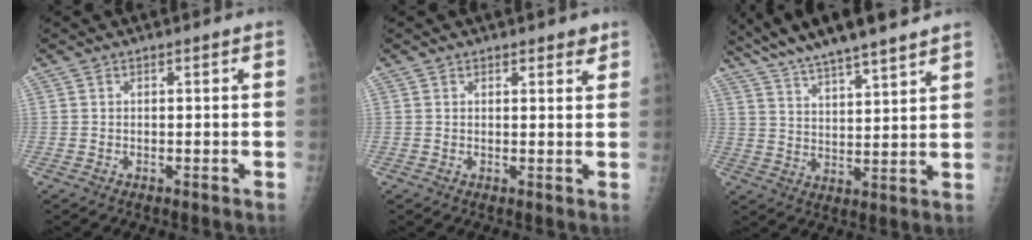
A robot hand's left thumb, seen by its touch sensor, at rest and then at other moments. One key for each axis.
{"total": 2.1, "fx": 1.6, "fy": 1.1, "fz": 0.9, "tx": 0.005, "ty": -0.008, "tz": 0.017}
{"total": 16.0, "fx": 13.2, "fy": 2.2, "fz": 8.8, "tx": -0.137, "ty": -0.031, "tz": 0.223}